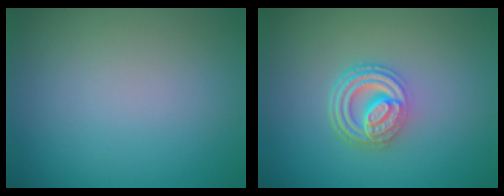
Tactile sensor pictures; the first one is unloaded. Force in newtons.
{"total": 4.9, "press": 3.5, "slide": 3.4}